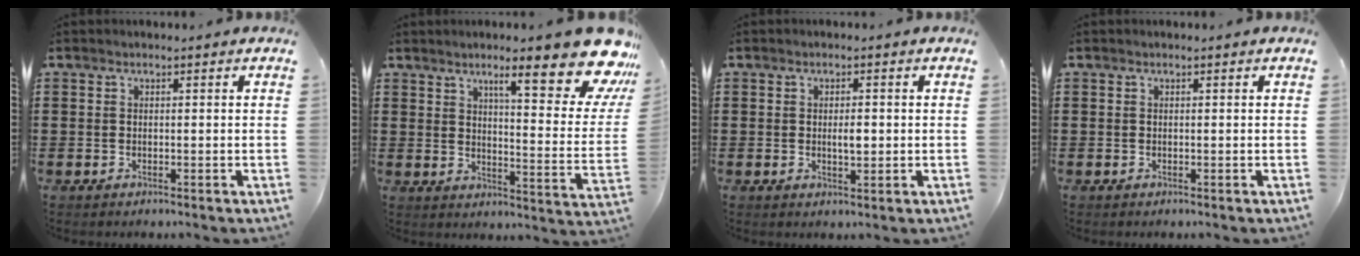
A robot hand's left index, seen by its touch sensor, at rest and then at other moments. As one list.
[{"total": 14.4, "force": [9.8, 2.5, 10.3], "torque": [-0.149, -0.058, 0.151]}, {"total": 2.3, "force": [0.0, 0.8, 2.2], "torque": [-0.034, -0.003, -0.003]}, {"total": 0.0}]